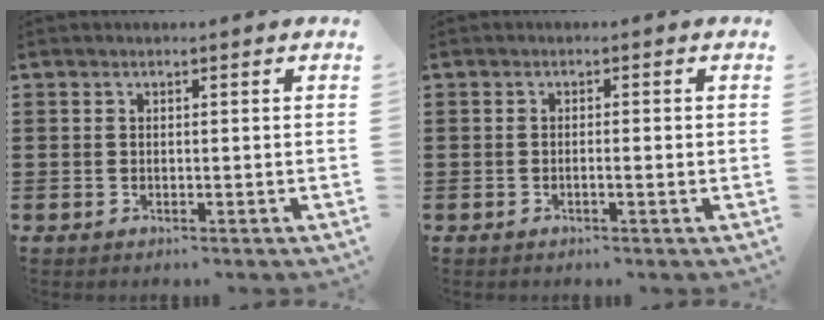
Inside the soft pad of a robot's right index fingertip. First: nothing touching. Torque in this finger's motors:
{"motor_torque": [-0.43, 0.52, 0.00, -0.01]}